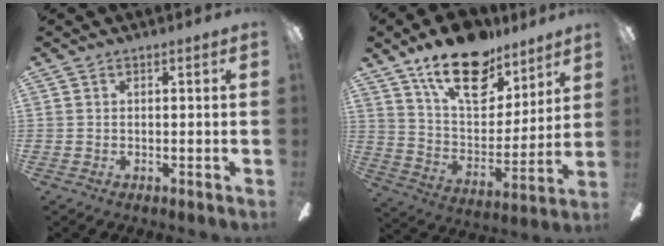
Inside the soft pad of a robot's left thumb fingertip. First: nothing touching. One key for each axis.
{"total": 21.2, "fx": 14.8, "fy": 10.4, "fz": 11.1, "tx": -0.178, "ty": -0.089, "tz": 0.260}